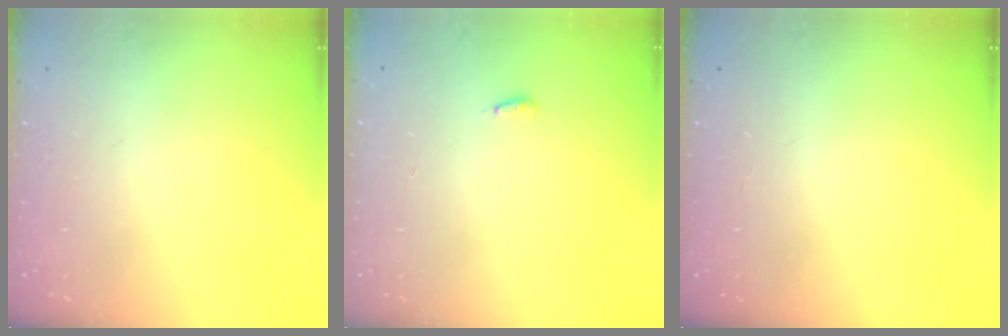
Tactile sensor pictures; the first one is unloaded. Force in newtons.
{"total": 2.9, "press": 2.8, "slide": 0.9}
{"total": 0.0}